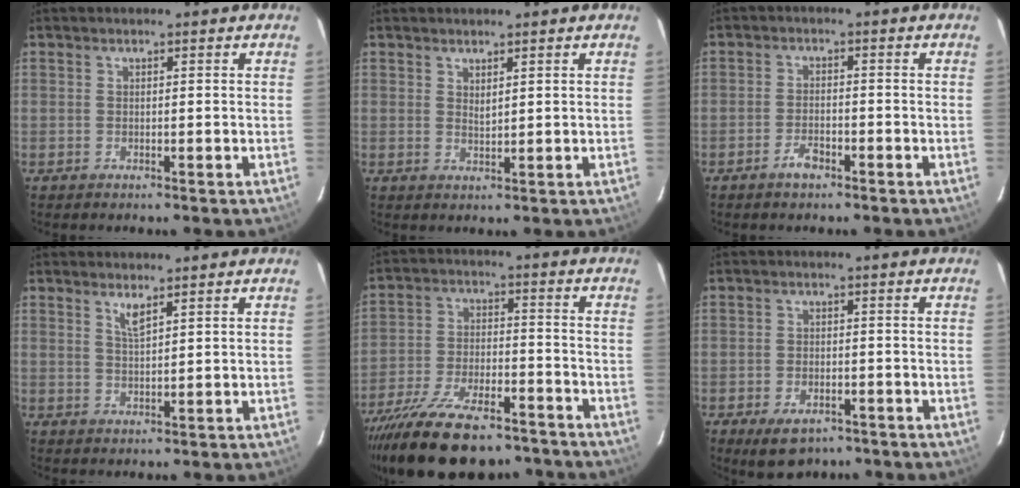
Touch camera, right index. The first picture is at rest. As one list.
[{"total": 1.6, "force": [1.1, 0.6, 1.0], "torque": [-0.017, -0.001, 0.019]}, {"total": 3.3, "force": [-2.3, 1.5, 1.8], "torque": [-0.042, 0.002, -0.042]}, {"total": 2.6, "force": [1.7, 0.5, 1.9], "torque": [-0.037, -0.001, 0.032]}, {"total": 22.7, "force": [-17.8, 8.4, 11.4], "torque": [-0.224, -0.026, -0.270]}, {"total": 7.0, "force": [-4.5, 4.0, 3.6], "torque": [-0.075, -0.006, -0.062]}]